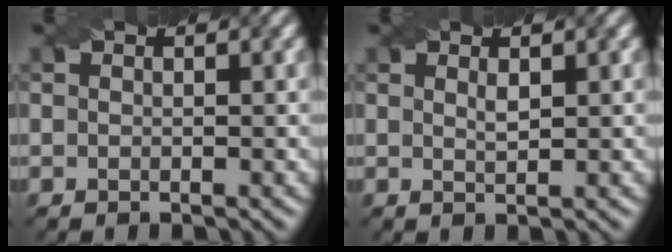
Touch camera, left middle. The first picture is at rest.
{"total": 0.9, "force": [0.5, 0.2, 0.7], "torque": [-0.015, -0.001, 0.010]}